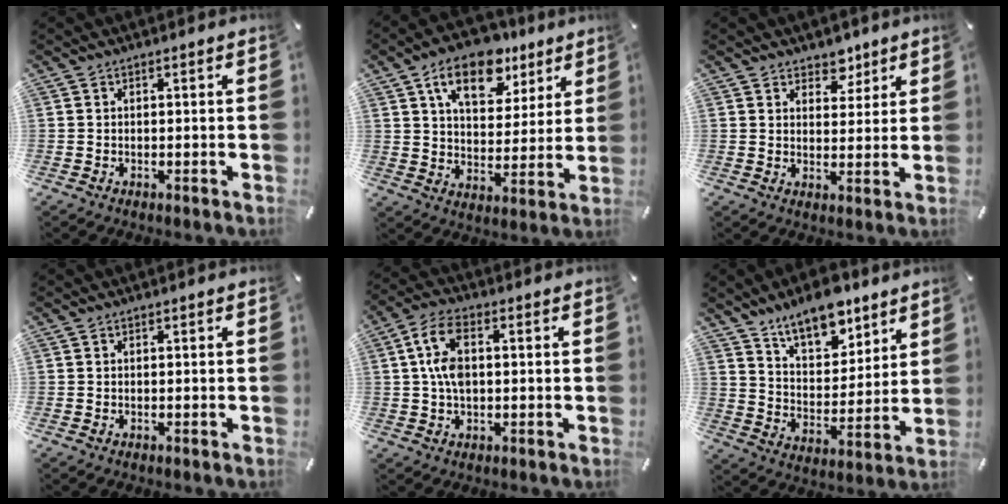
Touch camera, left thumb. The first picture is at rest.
{"total": 14.8, "force": [9.1, 8.4, 8.0], "torque": [-0.126, -0.036, 0.160]}
{"total": 5.3, "force": [4.0, 3.5, 0.6], "torque": [0.012, -0.025, 0.067]}
{"total": 0.0}
{"total": 8.1, "force": [1.0, 4.8, 6.5], "torque": [-0.136, 0.006, 0.014]}
{"total": 12.4, "force": [10.2, 5.5, 4.3], "torque": [-0.073, -0.068, 0.189]}